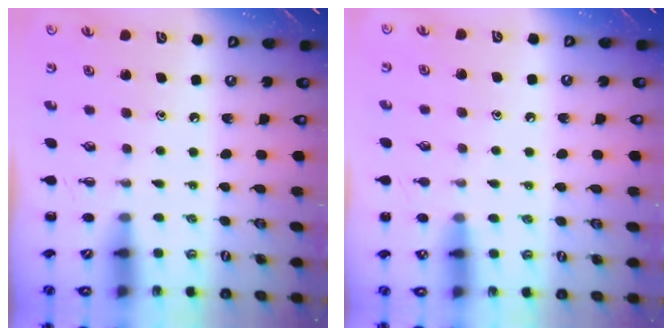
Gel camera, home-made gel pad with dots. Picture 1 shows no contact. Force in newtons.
{"total": 6.8, "press": 6.4, "slide": 2.3}